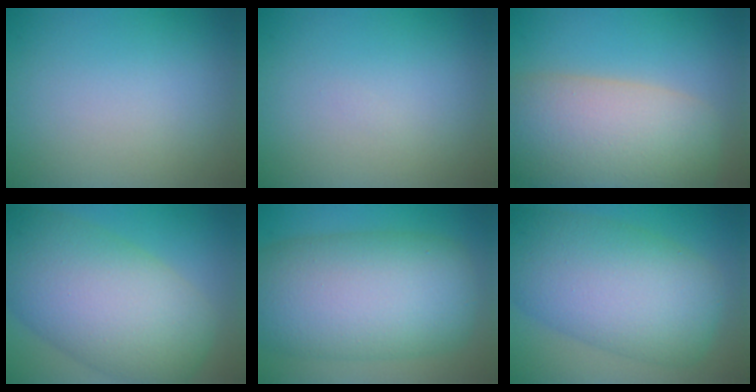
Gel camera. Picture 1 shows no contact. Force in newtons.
{"total": 0.0}
{"total": 11.6, "press": 11.6, "slide": 0.9}
{"total": 12.7, "press": 12.7, "slide": 0.5}
{"total": 12.7, "press": 12.7, "slide": 0.4}
{"total": 11.7, "press": 11.7, "slide": 0.3}